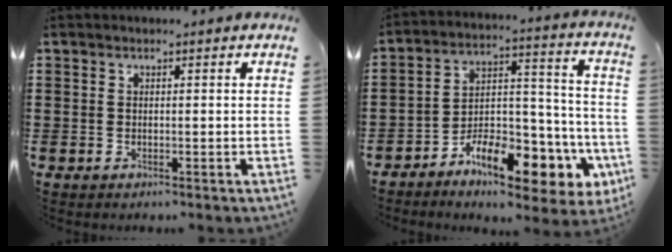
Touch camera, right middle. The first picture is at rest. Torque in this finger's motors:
{"motor_torque": [2.14, 0.00, 0.44, 0.21]}